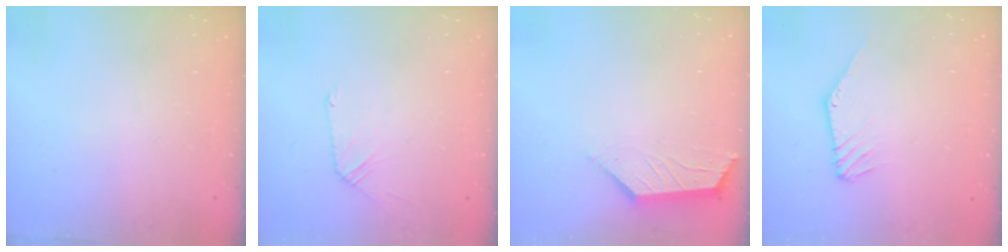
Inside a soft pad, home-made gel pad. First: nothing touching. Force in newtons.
{"total": 4.4, "press": 4.3, "slide": 0.8}
{"total": 2.7, "press": 2.7, "slide": 0.5}
{"total": 3.5, "press": 3.5, "slide": 0.1}